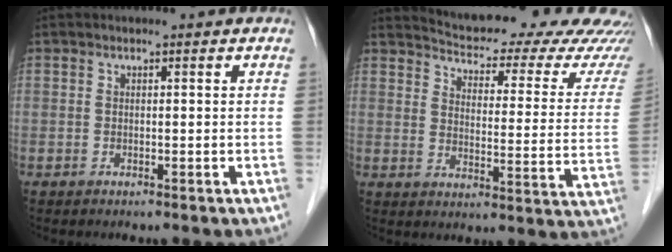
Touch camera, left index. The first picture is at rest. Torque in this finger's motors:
{"motor_torque": [0.98, -1.15, -0.01, 0.01]}